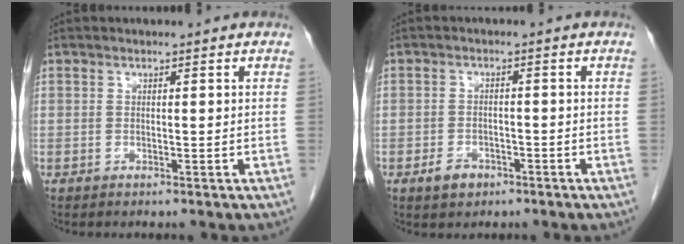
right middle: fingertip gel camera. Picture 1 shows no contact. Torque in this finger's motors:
{"motor_torque": [0.42, -0.55, 0.04, 0.00]}